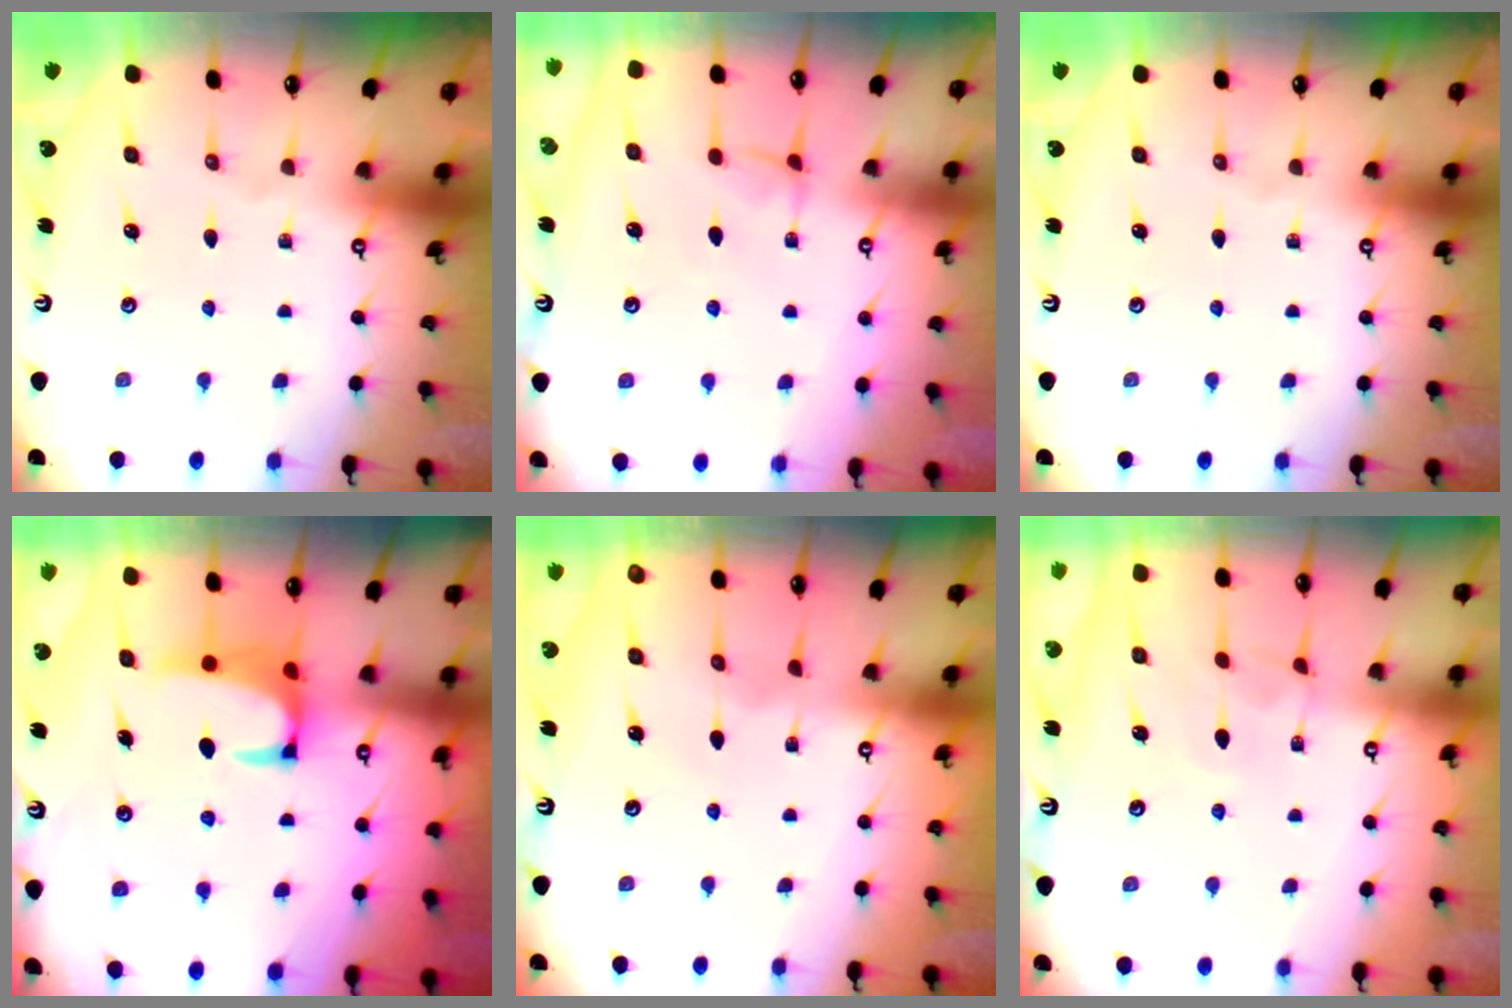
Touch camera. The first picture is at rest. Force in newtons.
{"total": 1.8, "press": 1.7, "slide": 0.5}
{"total": 0.0}
{"total": 4.3, "press": 4.2, "slide": 1.1}
{"total": 2.8, "press": 2.8, "slide": 0.3}
{"total": 1.2, "press": 1.2, "slide": 0.4}